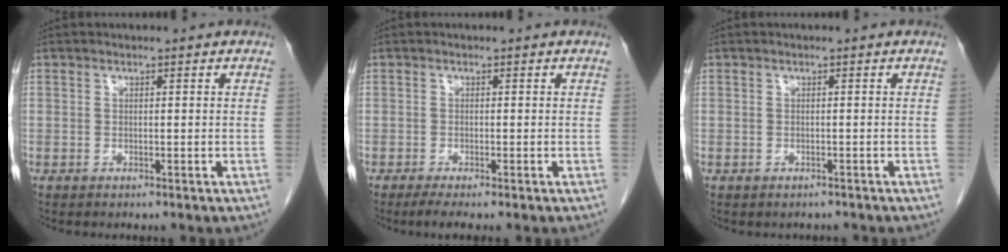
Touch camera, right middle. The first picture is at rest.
{"total": 2.4, "force": [-1.7, 0.1, 1.7], "torque": [-0.033, -0.008, -0.032]}
{"total": 1.3, "force": [-1.1, 0.8, 0.0], "torque": [-0.004, 0.001, -0.015]}